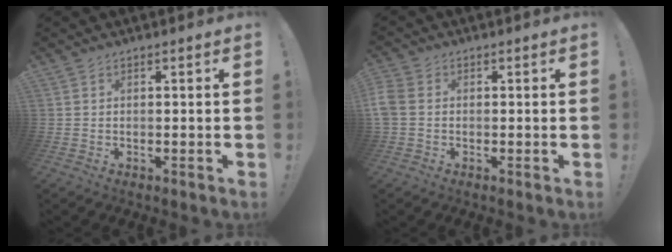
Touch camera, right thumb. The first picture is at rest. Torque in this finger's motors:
{"motor_torque": [1.28, 1.12, 1.01, -0.30, 0.07]}